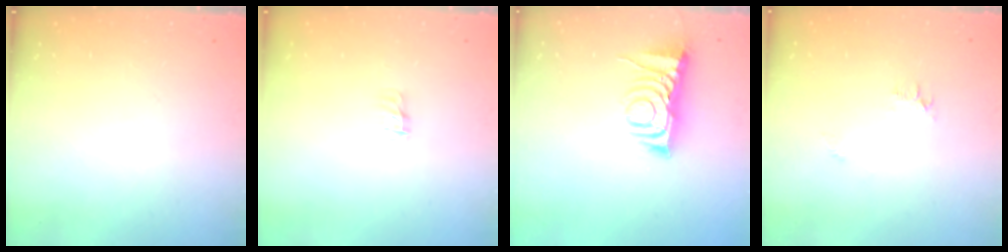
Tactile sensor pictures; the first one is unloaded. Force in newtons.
{"total": 0.0}
{"total": 7.3, "press": 7.2, "slide": 0.8}
{"total": 6.0, "press": 5.9, "slide": 0.6}